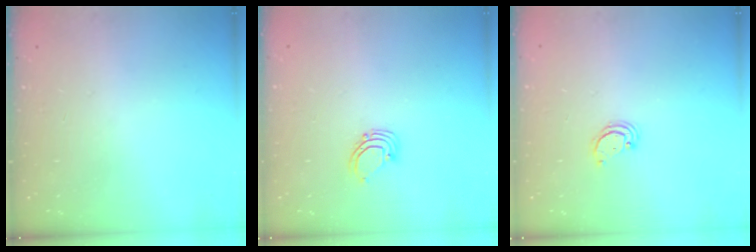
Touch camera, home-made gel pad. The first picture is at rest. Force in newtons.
{"total": 2.9, "press": 2.9, "slide": 0.3}
{"total": 2.2, "press": 2.2, "slide": 0.2}